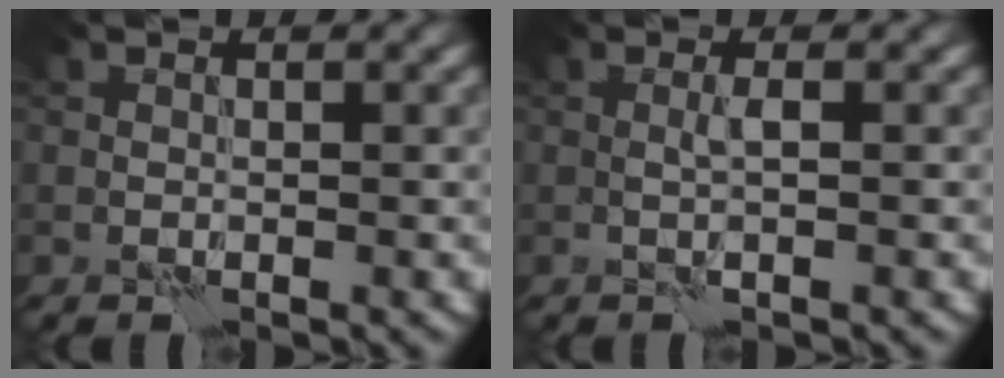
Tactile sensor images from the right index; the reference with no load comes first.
{"total": 0.9, "force": [0.4, -0.3, 0.8], "torque": [-0.017, 0.002, 0.006]}